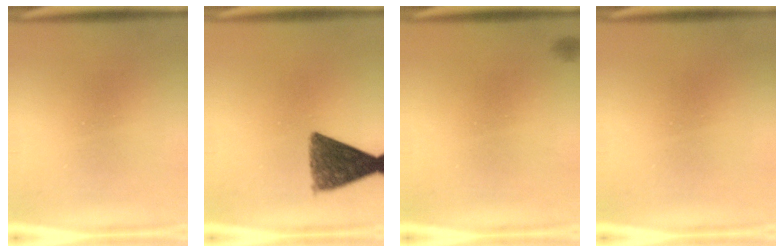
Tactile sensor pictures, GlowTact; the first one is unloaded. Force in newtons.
{"total": 9.7}
{"total": 0.6}
{"total": 1.6}